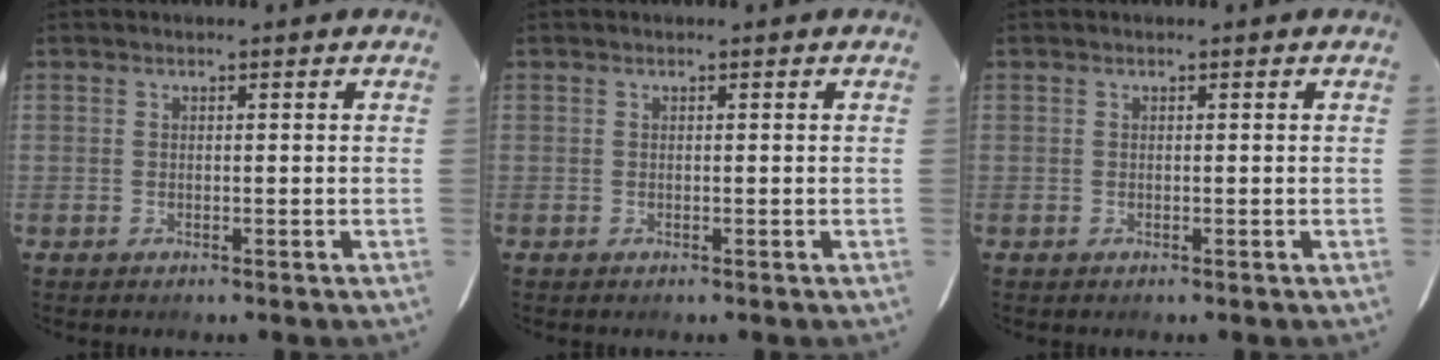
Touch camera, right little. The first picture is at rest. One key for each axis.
{"total": 0.0}
{"total": 0.0}